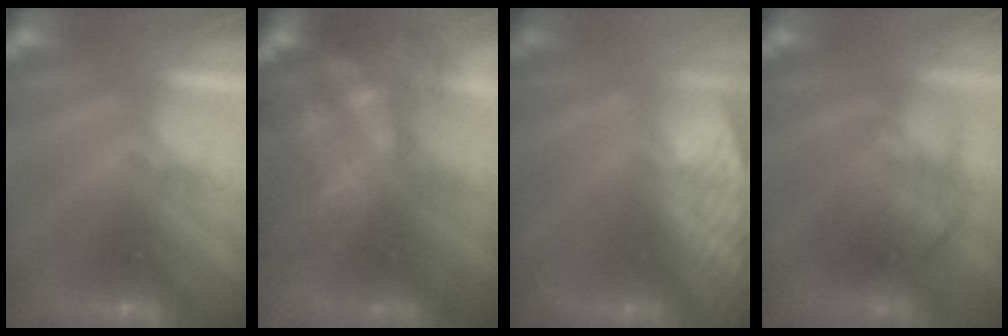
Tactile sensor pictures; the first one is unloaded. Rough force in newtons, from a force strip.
{"total": 10.1}
{"total": 3.3}
{"total": 7.2}